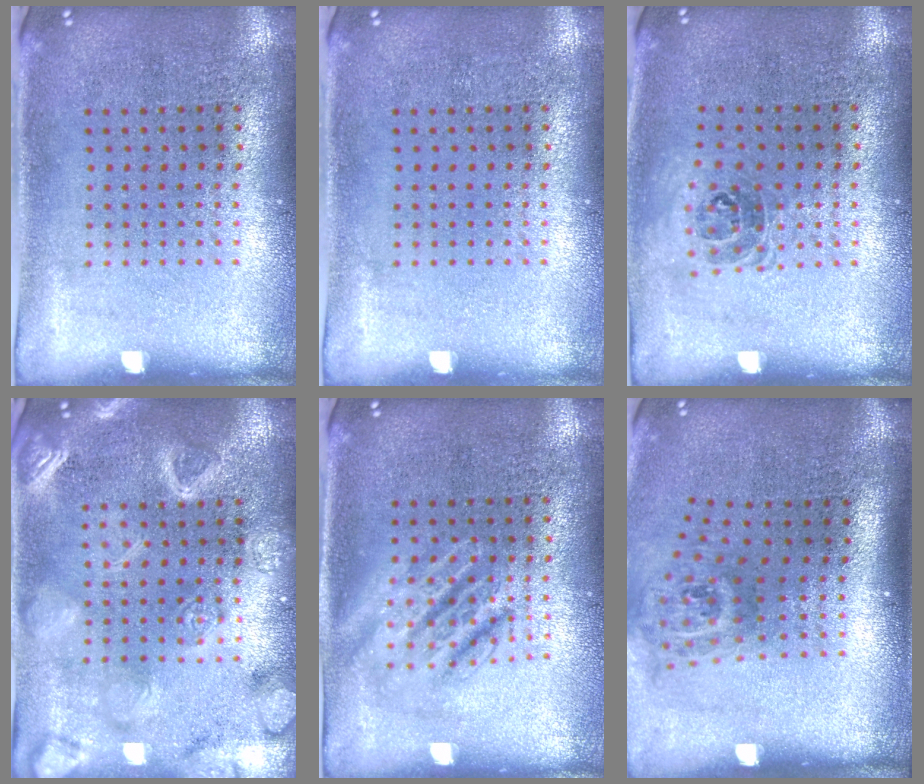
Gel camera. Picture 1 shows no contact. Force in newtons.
{"total": 0.0}
{"total": 1.1, "press": 0.9, "slide": 0.5}
{"total": 3.1, "press": 3.1, "slide": 0.2}
{"total": 2.8, "press": 2.8, "slide": 0.3}
{"total": 1.9, "press": 1.3, "slide": 1.4}